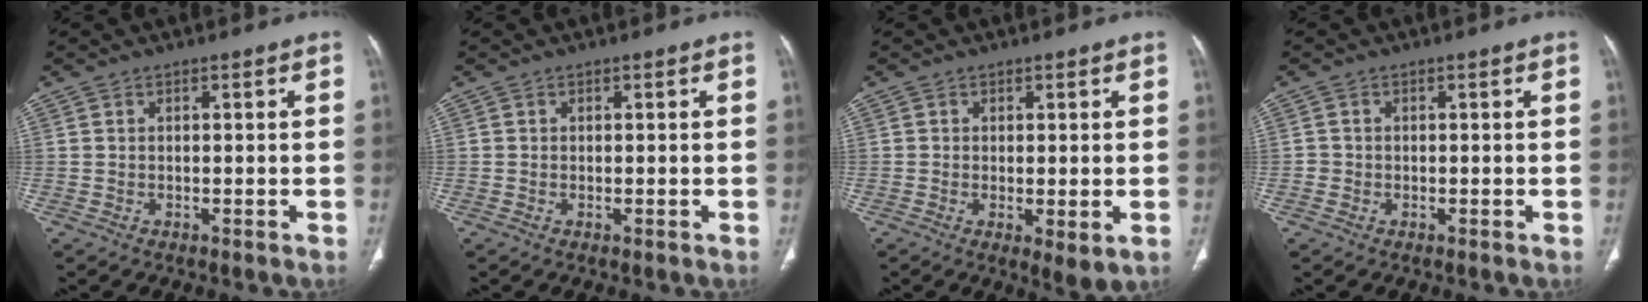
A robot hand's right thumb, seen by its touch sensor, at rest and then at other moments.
{"total": 0.0}
{"total": 4.2, "force": [-0.8, 1.5, 3.9], "torque": [-0.067, -0.016, -0.012]}
{"total": 1.0, "force": [-0.3, 0.9, 0.1], "torque": [0.003, 0.005, -0.009]}